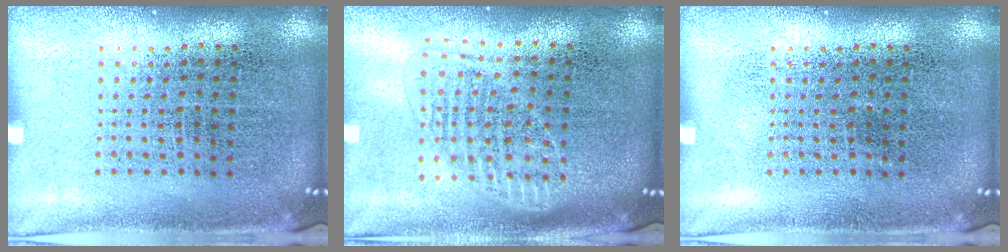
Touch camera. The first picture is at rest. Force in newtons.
{"total": 1.6, "press": 1.4, "slide": 0.8}
{"total": 0.0}